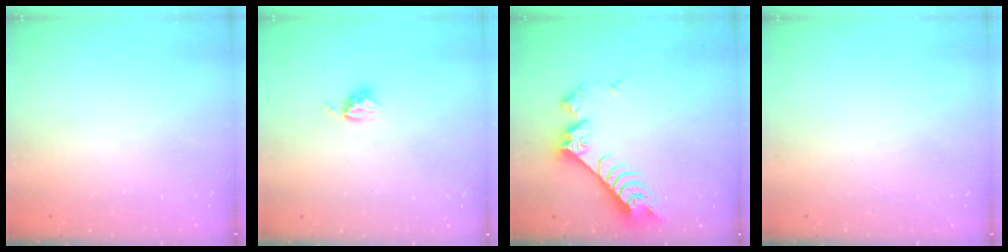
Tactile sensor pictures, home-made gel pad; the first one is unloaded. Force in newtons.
{"total": 3.8, "press": 3.8, "slide": 0.4}
{"total": 9.4, "press": 9.4, "slide": 0.6}
{"total": 0.0}